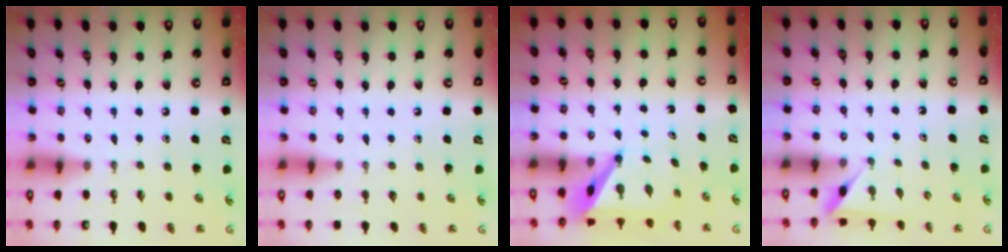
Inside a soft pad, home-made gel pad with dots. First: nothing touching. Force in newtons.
{"total": 0.0}
{"total": 5.5, "press": 5.5, "slide": 0.5}
{"total": 2.5, "press": 2.5, "slide": 0.2}